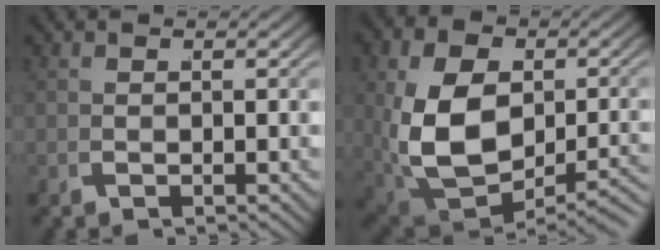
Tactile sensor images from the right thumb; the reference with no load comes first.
{"total": 11.8, "force": [-1.2, 8.3, 8.3], "torque": [-0.191, -0.053, 0.017]}